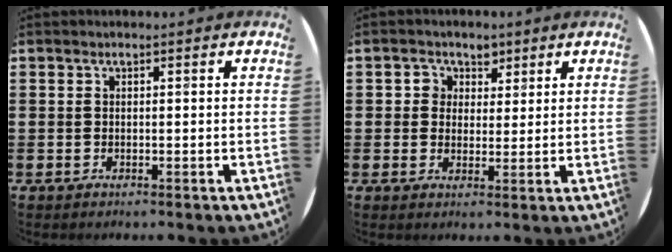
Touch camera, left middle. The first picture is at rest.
{"total": 3.0, "force": [1.6, 2.6, 0.2], "torque": [0.000, 0.006, 0.025]}